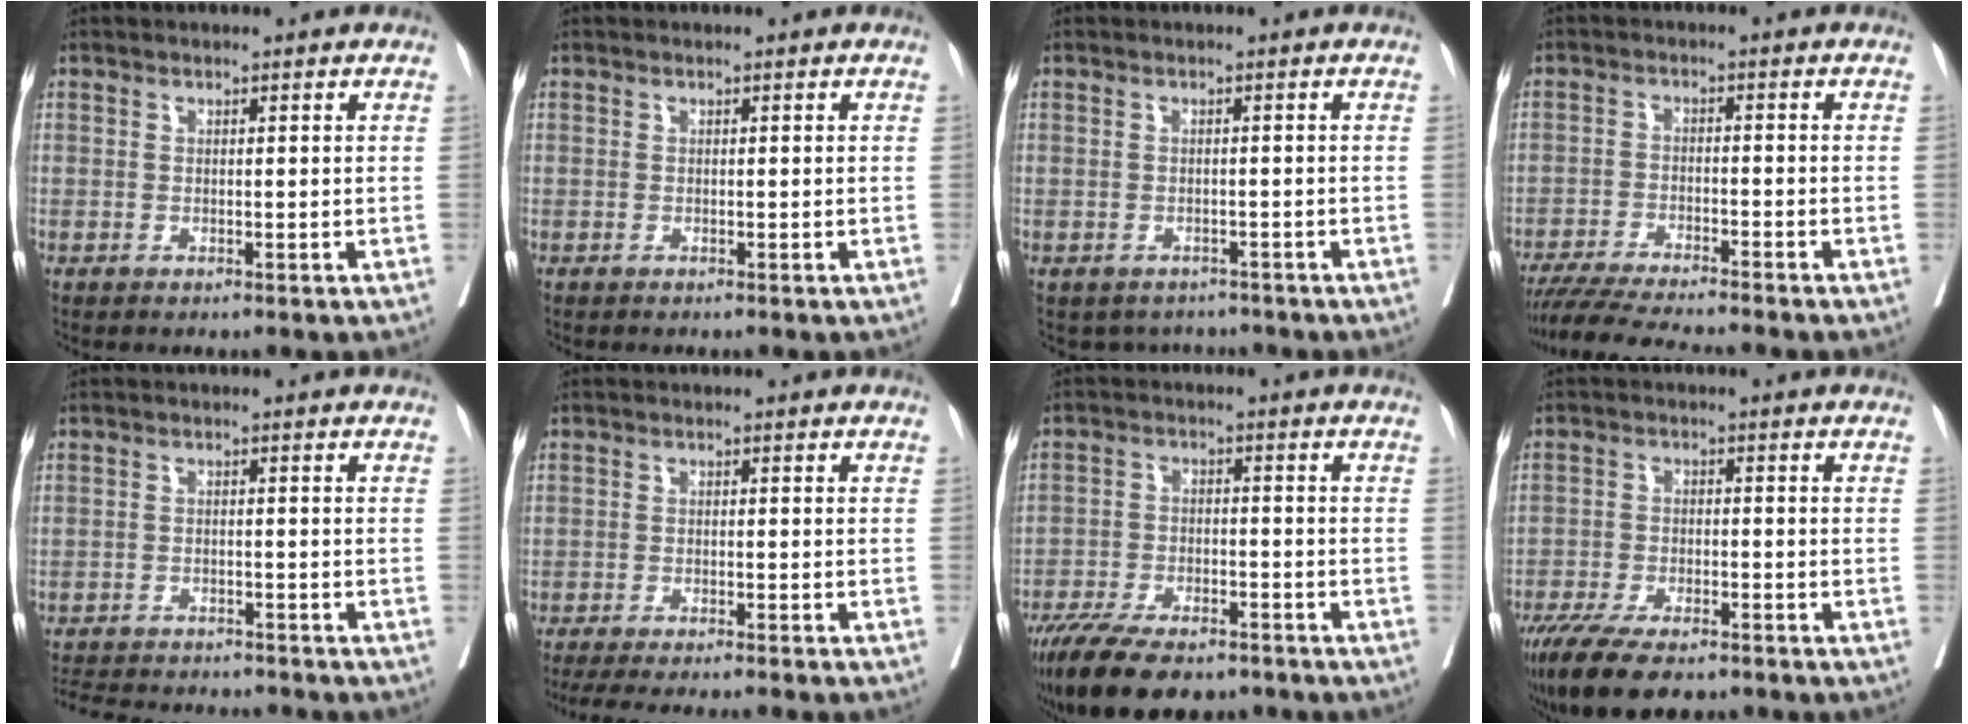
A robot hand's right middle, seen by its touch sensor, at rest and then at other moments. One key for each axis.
{"total": 0.0}
{"total": 3.9, "fx": -3.4, "fy": 2.0, "fz": 0.1, "tx": 0.007, "ty": 0.011, "tz": -0.043}
{"total": 10.9, "fx": -9.7, "fy": -0.1, "fz": 4.9, "tx": -0.071, "ty": -0.022, "tz": -0.158}
{"total": 13.5, "fx": -12.5, "fy": 2.8, "fz": 4.4, "tx": -0.089, "ty": -0.005, "tz": -0.170}
{"total": 12.7, "fx": -11.3, "fy": 0.7, "fz": 5.8, "tx": -0.071, "ty": -0.023, "tz": -0.155}
{"total": 15.2, "fx": -11.8, "fy": 5.1, "fz": 8.1, "tx": -0.151, "ty": -0.018, "tz": -0.187}
{"total": 12.9, "fx": -9.9, "fy": 3.9, "fz": 7.3, "tx": -0.129, "ty": -0.021, "tz": -0.159}